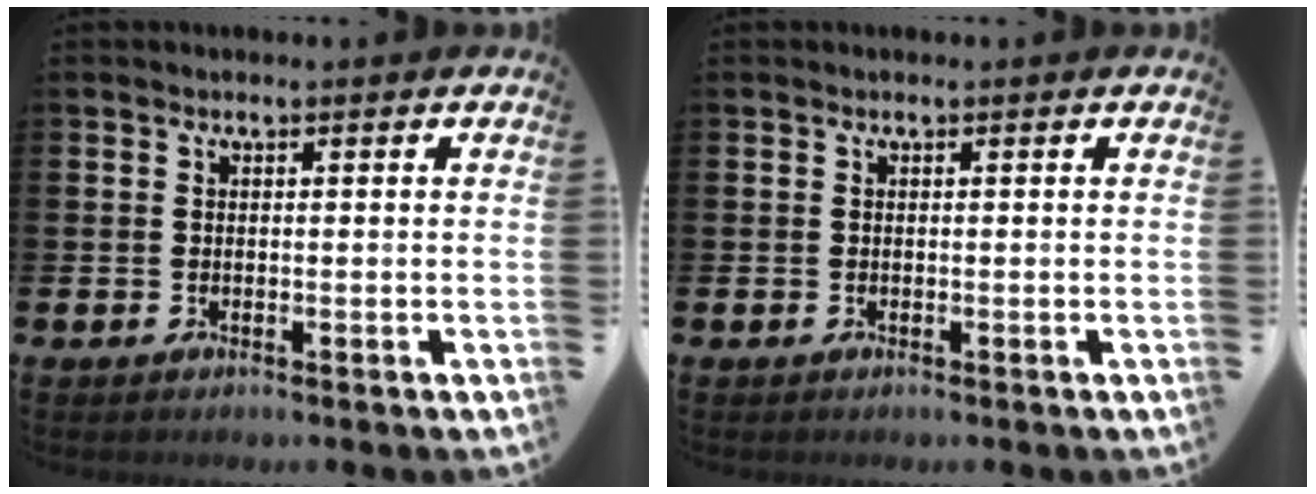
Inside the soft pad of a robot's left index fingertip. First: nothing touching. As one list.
[{"total": 0.0}]